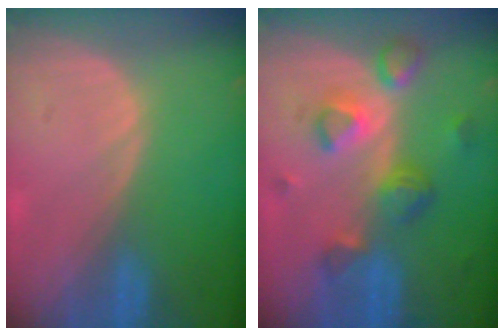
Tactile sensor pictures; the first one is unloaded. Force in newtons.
{"total": 7.7, "press": 6.9, "slide": 3.5}